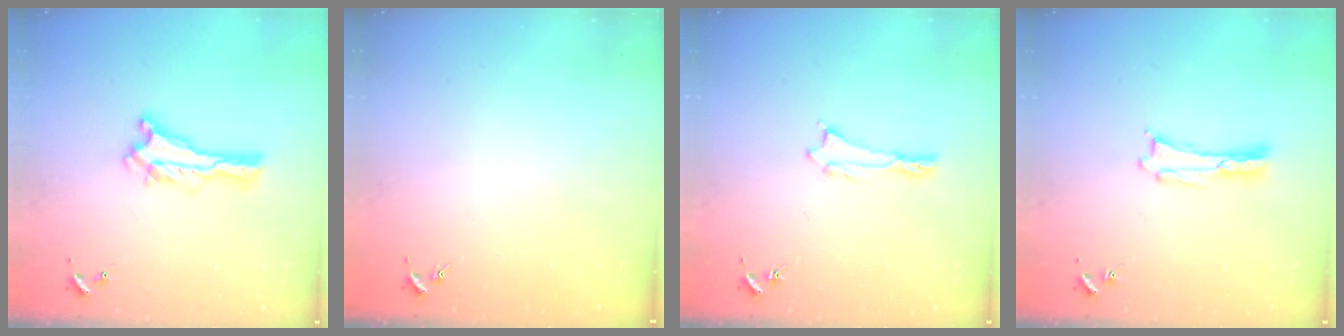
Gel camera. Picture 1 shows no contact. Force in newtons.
{"total": 0.0}
{"total": 0.0}
{"total": 0.0}